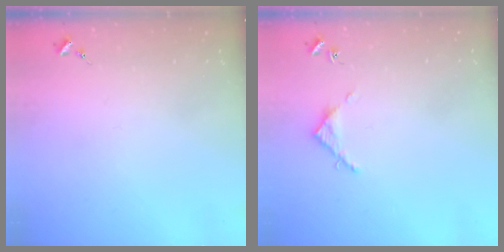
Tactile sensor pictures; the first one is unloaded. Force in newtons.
{"total": 4.0, "press": 4.0, "slide": 0.5}